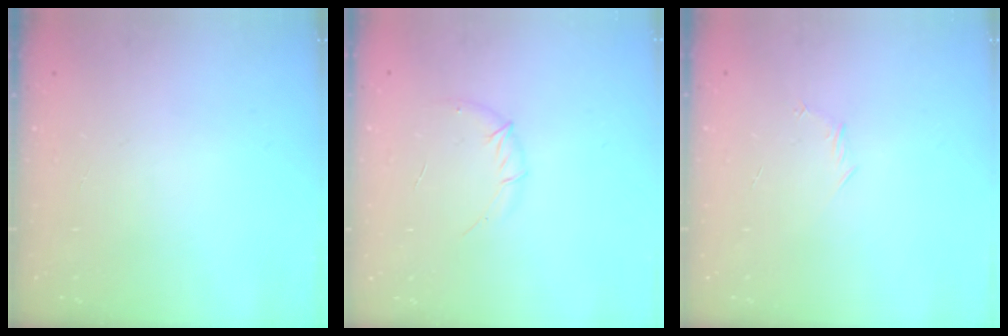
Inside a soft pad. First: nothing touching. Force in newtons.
{"total": 5.7, "press": 5.5, "slide": 1.6}
{"total": 4.1, "press": 3.9, "slide": 1.2}